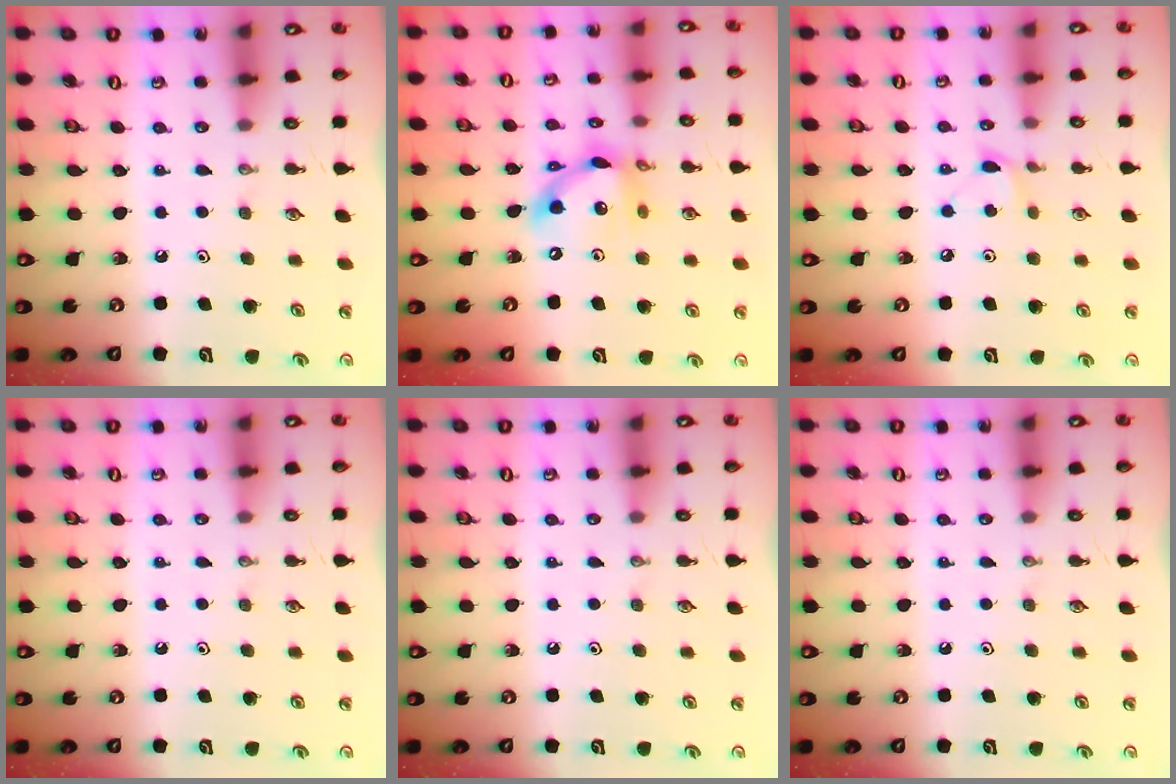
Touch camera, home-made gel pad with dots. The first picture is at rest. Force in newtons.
{"total": 13.4, "press": 13.4, "slide": 0.8}
{"total": 4.3, "press": 4.3, "slide": 0.5}
{"total": 0.0}
{"total": 0.0}
{"total": 0.0}